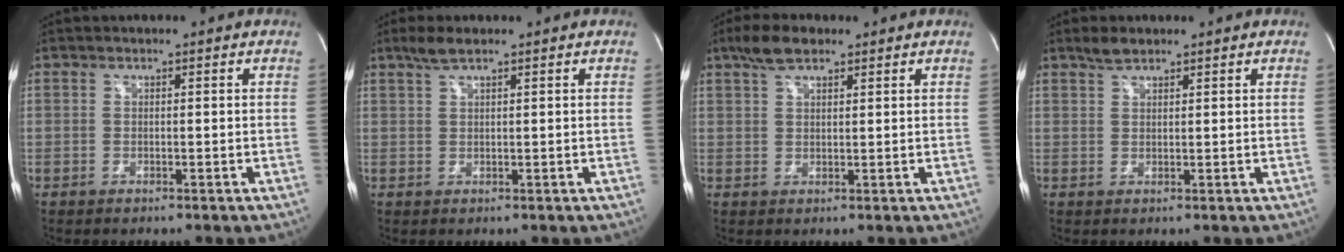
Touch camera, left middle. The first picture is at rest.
{"total": 2.5, "force": [1.9, 0.3, 1.7], "torque": [-0.041, 0.008, 0.040]}
{"total": 4.6, "force": [3.3, 1.7, 2.8], "torque": [-0.062, 0.016, 0.062]}
{"total": 2.2, "force": [1.8, 0.7, 0.9], "torque": [-0.023, 0.007, 0.037]}